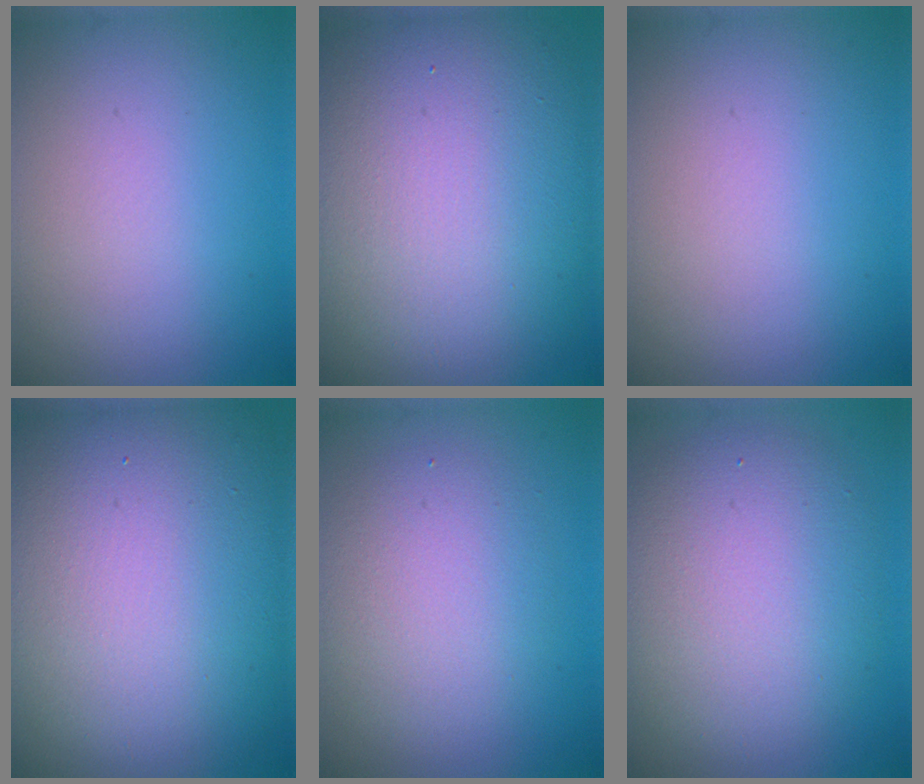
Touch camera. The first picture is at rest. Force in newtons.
{"total": 16.3, "press": 16.3, "slide": 0.7}
{"total": 0.0}
{"total": 19.0, "press": 18.9, "slide": 1.1}
{"total": 4.2, "press": 4.2, "slide": 0.1}
{"total": 8.0, "press": 8.0, "slide": 0.4}